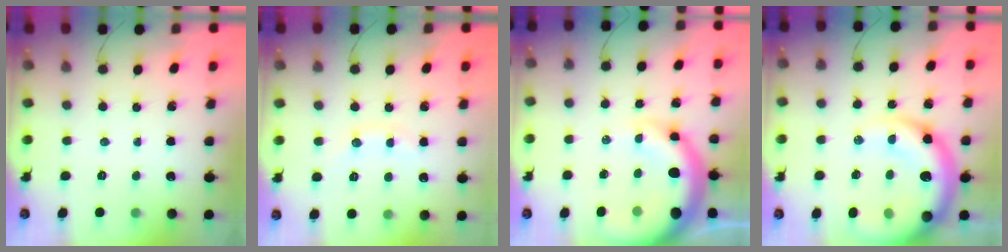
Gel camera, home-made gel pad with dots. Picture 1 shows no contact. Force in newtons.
{"total": 6.4, "press": 6.3, "slide": 1.1}
{"total": 11.4, "press": 10.9, "slide": 3.1}
{"total": 20.2, "press": 19.6, "slide": 4.9}